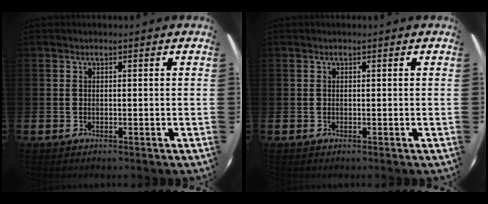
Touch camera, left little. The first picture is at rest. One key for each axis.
{"total": 0.0}